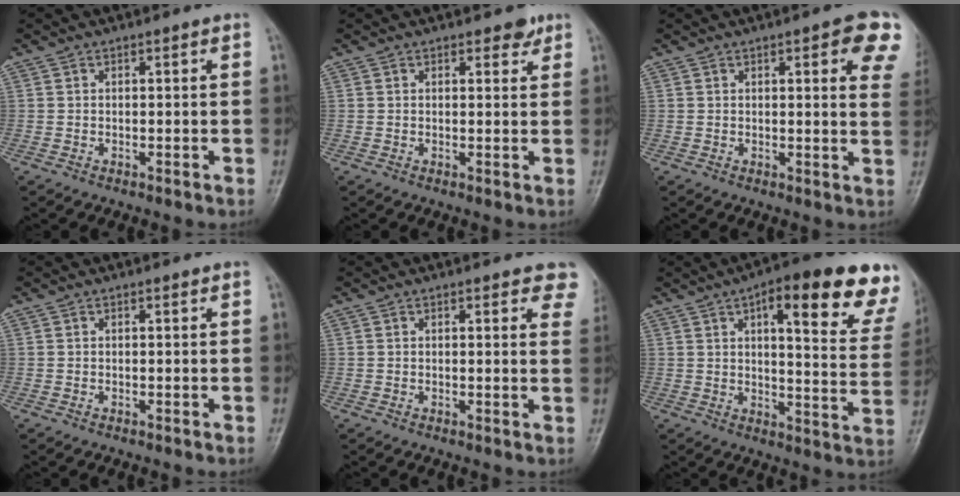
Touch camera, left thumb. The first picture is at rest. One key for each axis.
{"total": 2.1, "fx": 1.5, "fy": 1.1, "fz": 0.9, "tx": 0.002, "ty": -0.008, "tz": 0.016}
{"total": 9.9, "fx": 4.4, "fy": 2.6, "fz": 8.4, "tx": -0.071, "ty": -0.013, "tz": 0.045}
{"total": 0.0}
{"total": 5.9, "fx": 4.3, "fy": 2.2, "fz": 3.4, "tx": -0.006, "ty": -0.013, "tz": 0.034}
{"total": 21.9, "fx": 12.0, "fy": 6.0, "fz": 17.3, "tx": -0.193, "ty": -0.033, "tz": 0.142}